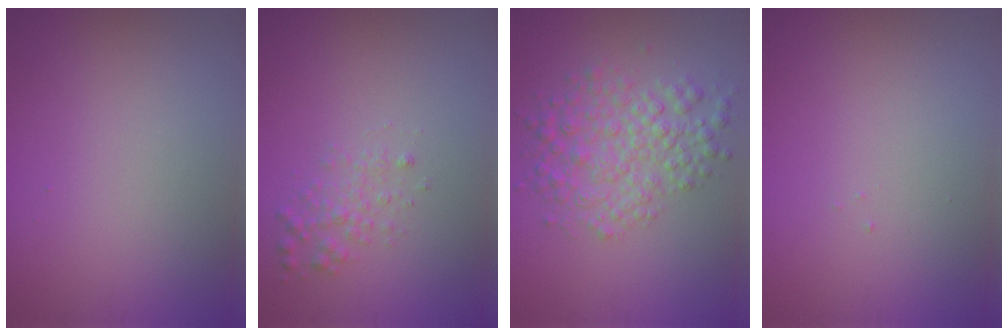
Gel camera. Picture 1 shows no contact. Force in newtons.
{"total": 1.7, "press": 1.7, "slide": 0.0}
{"total": 4.6, "press": 4.6, "slide": 0.1}
{"total": 0.0}